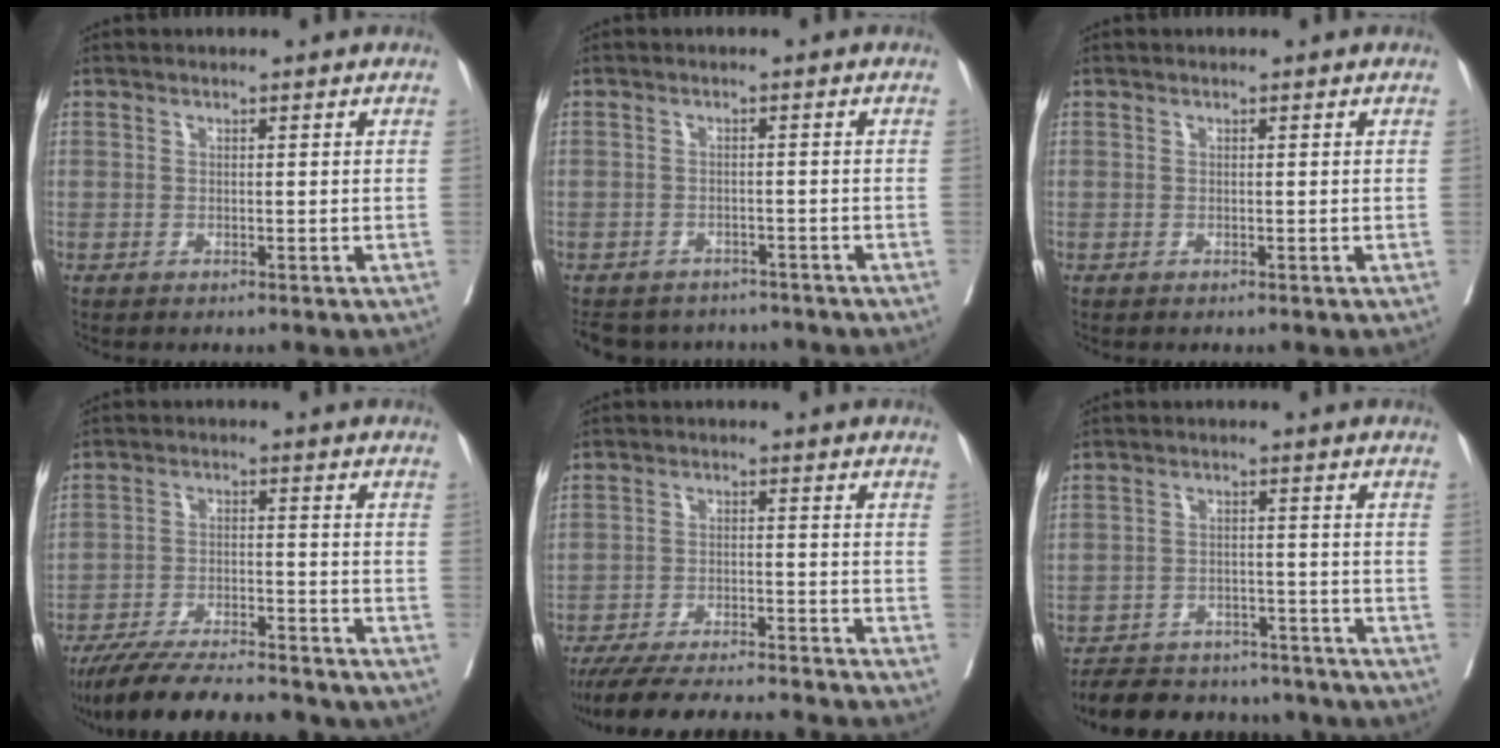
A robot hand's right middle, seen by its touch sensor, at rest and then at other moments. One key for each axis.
{"total": 9.0, "fx": -8.3, "fy": 3.4, "fz": 1.2, "tx": -0.019, "ty": 0.008, "tz": -0.104}
{"total": 0.0}
{"total": 16.9, "fx": -15.1, "fy": 2.2, "fz": 7.3, "tx": -0.127, "ty": -0.018, "tz": -0.230}
{"total": 17.3, "fx": -16.1, "fy": 0.2, "fz": 6.2, "tx": -0.103, "ty": -0.021, "tz": -0.240}
{"total": 16.1, "fx": -14.5, "fy": 5.3, "fz": 4.4, "tx": -0.084, "ty": 0.014, "tz": -0.192}